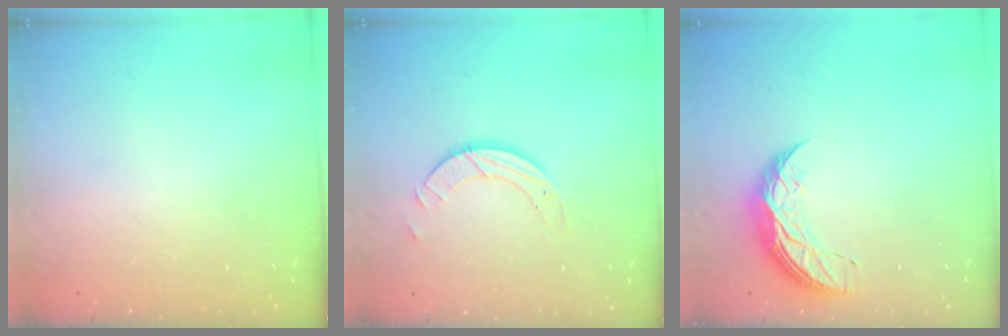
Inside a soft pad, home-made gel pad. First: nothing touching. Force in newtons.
{"total": 4.2, "press": 4.2, "slide": 0.3}
{"total": 8.4, "press": 8.4, "slide": 0.4}